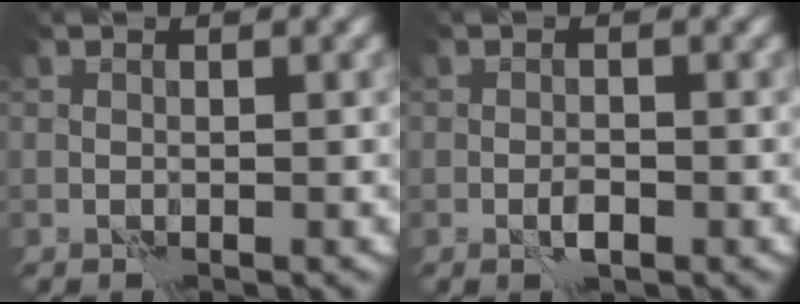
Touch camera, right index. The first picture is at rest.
{"total": 1.1, "force": [-0.4, 0.3, 1.0], "torque": [-0.018, 0.000, -0.007]}